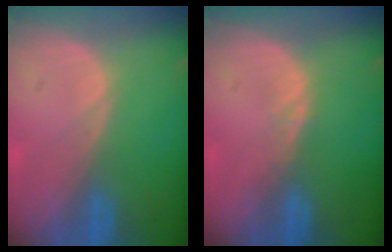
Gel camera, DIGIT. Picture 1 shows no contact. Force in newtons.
{"total": 1.0, "press": 1.0, "slide": 0.1}